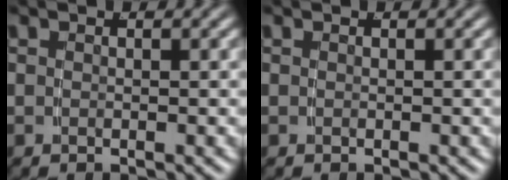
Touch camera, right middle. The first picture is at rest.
{"total": 0.0}